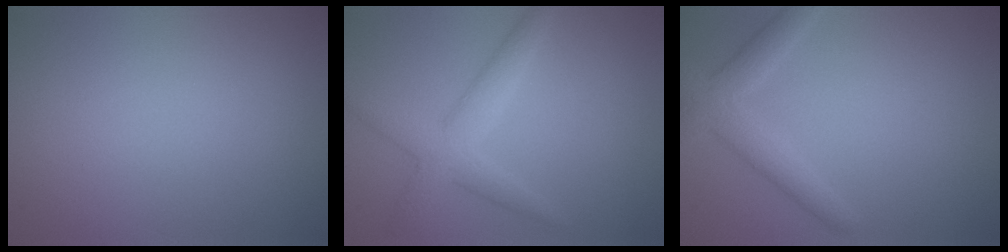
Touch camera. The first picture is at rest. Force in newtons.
{"total": 3.2, "press": 3.2, "slide": 0.1}
{"total": 3.1, "press": 3.1, "slide": 0.1}